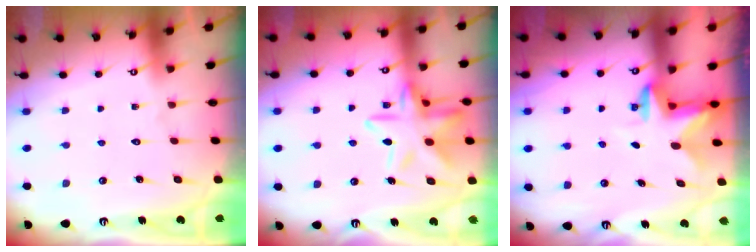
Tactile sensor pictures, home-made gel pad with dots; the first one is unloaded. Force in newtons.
{"total": 15.5, "press": 15.4, "slide": 1.3}
{"total": 2.6, "press": 2.5, "slide": 0.5}